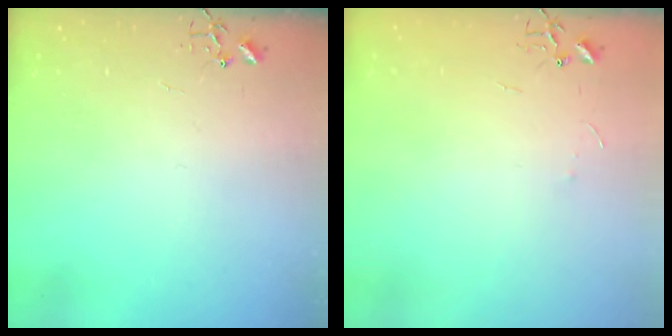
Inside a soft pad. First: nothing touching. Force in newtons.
{"total": 3.2, "press": 3.2, "slide": 0.4}